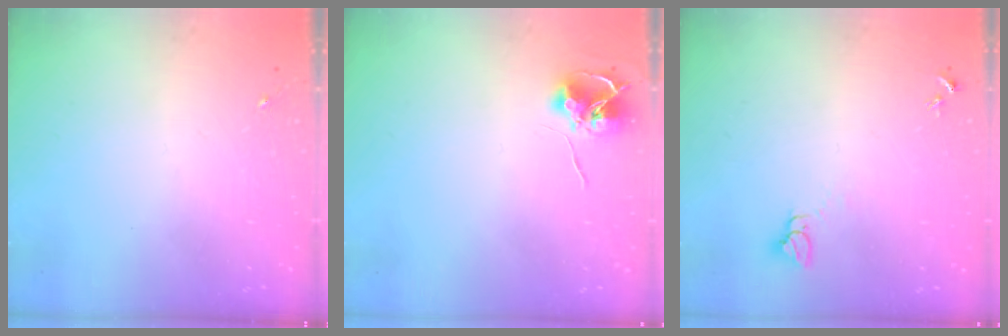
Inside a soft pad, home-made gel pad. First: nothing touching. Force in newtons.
{"total": 7.9, "press": 7.9, "slide": 0.4}
{"total": 3.0, "press": 3.0, "slide": 0.1}